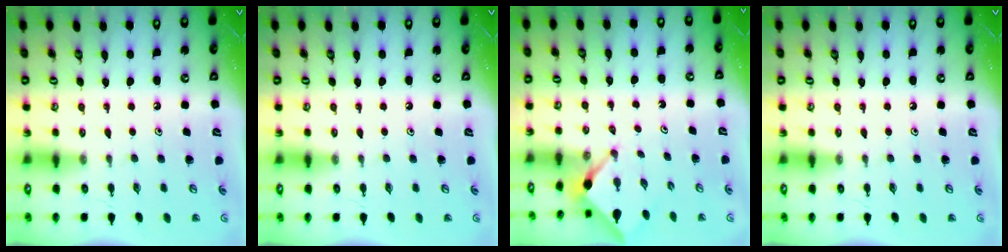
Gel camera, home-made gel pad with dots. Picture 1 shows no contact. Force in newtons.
{"total": 0.0}
{"total": 3.0, "press": 3.0, "slide": 0.4}
{"total": 0.0}